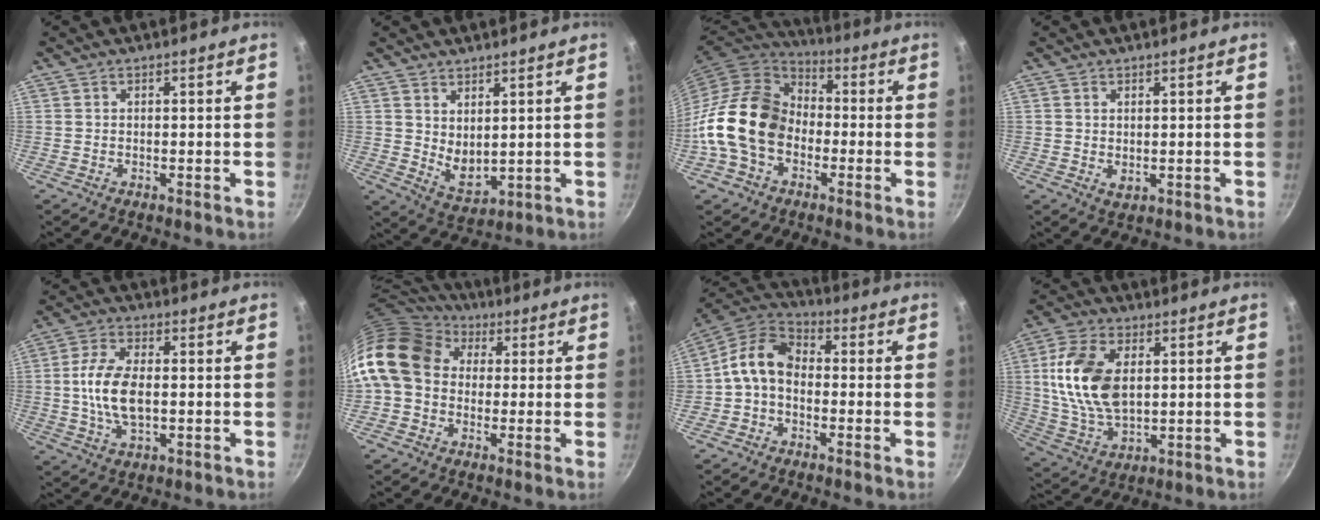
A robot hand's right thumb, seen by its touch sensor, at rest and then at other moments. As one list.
[{"total": 6.0, "force": [2.6, 3.3, 4.3], "torque": [-0.060, -0.031, 0.058]}, {"total": 17.5, "force": [-3.5, 13.0, 11.1], "torque": [-0.170, 0.043, -0.080]}, {"total": 1.6, "force": [0.6, 1.0, 1.1], "torque": [-0.016, -0.009, 0.010]}, {"total": 10.0, "force": [-0.3, 5.3, 8.5], "torque": [-0.170, 0.012, -0.011]}, {"total": 16.1, "force": [2.5, 12.8, 9.3], "torque": [-0.162, 0.032, 0.028]}, {"total": 9.0, "force": [-1.2, 6.5, 6.1], "torque": [-0.102, 0.039, -0.041]}, {"total": 15.1, "force": [2.7, 9.0, 11.8], "torque": [-0.215, -0.008, 0.055]}]